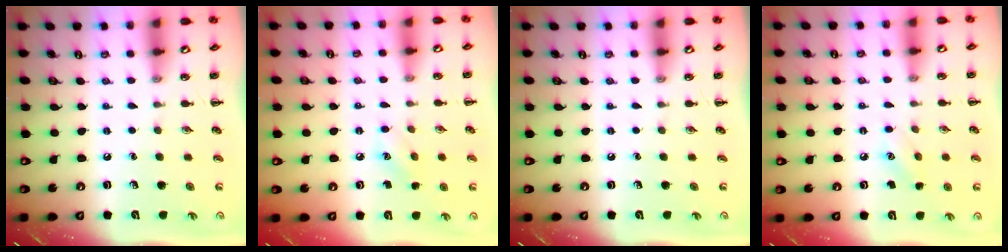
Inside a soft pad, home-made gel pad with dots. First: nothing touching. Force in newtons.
{"total": 6.0, "press": 5.8, "slide": 1.7}
{"total": 0.0}
{"total": 7.4, "press": 7.2, "slide": 2.0}